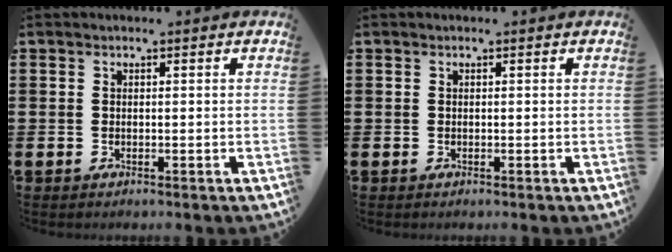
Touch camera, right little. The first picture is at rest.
{"total": 0.0}